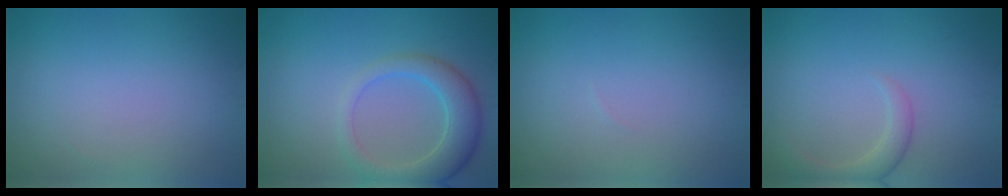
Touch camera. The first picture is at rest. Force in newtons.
{"total": 4.6, "press": 4.6, "slide": 0.4}
{"total": 0.0}
{"total": 2.6, "press": 2.5, "slide": 0.4}